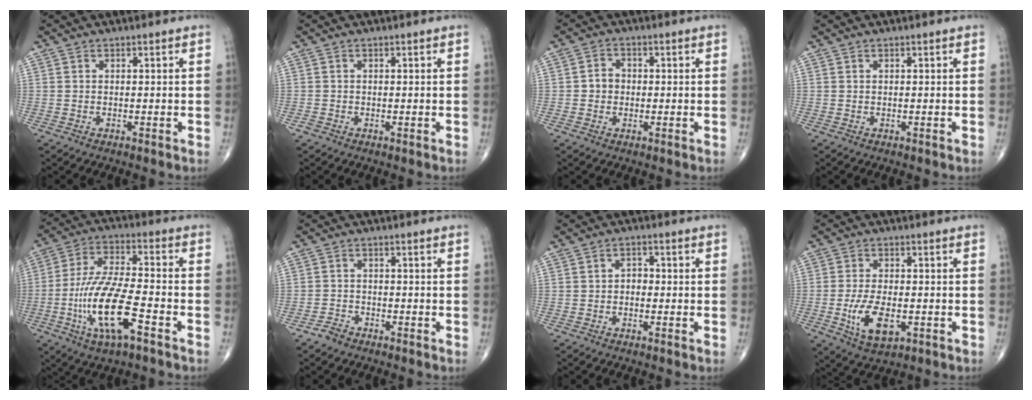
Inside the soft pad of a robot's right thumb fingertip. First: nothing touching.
{"total": 0.7, "force": [-0.4, 0.5, 0.3], "torque": [-0.007, -0.001, -0.010]}
{"total": 3.1, "force": [-0.3, 2.8, 1.4], "torque": [-0.011, 0.010, -0.011]}
{"total": 0.0}
{"total": 15.5, "force": [-5.8, 4.4, 13.7], "torque": [-0.285, 0.026, -0.105]}
{"total": 2.3, "force": [-2.0, 1.2, 0.5], "torque": [-0.012, 0.007, -0.039]}
{"total": 2.1, "force": [-0.4, 1.6, 1.3], "torque": [-0.008, 0.011, -0.014]}
{"total": 8.7, "force": [-2.4, 4.3, 7.2], "torque": [-0.134, -0.004, -0.036]}